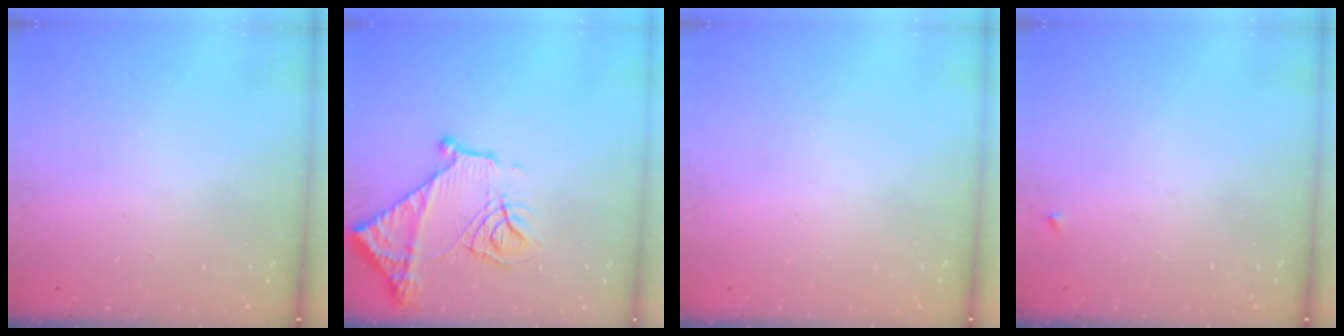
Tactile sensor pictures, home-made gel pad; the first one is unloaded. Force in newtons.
{"total": 17.6, "press": 17.5, "slide": 1.7}
{"total": 0.0}
{"total": 2.5, "press": 2.4, "slide": 0.4}